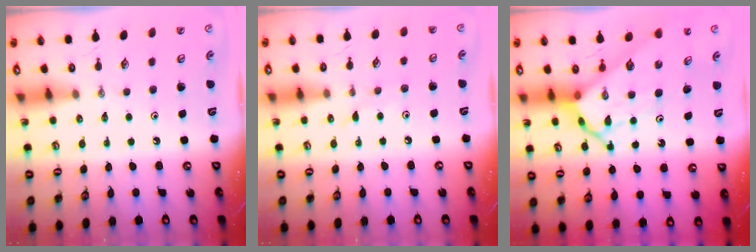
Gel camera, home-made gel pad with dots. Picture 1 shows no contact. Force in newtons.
{"total": 4.3, "press": 4.3, "slide": 0.5}
{"total": 9.5, "press": 9.4, "slide": 0.7}